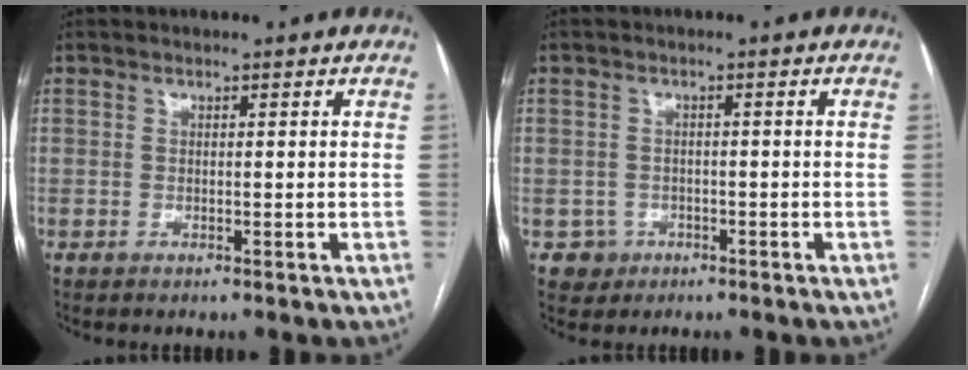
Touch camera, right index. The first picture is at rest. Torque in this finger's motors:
{"motor_torque": [-0.26, 0.16, -0.65, -0.21]}